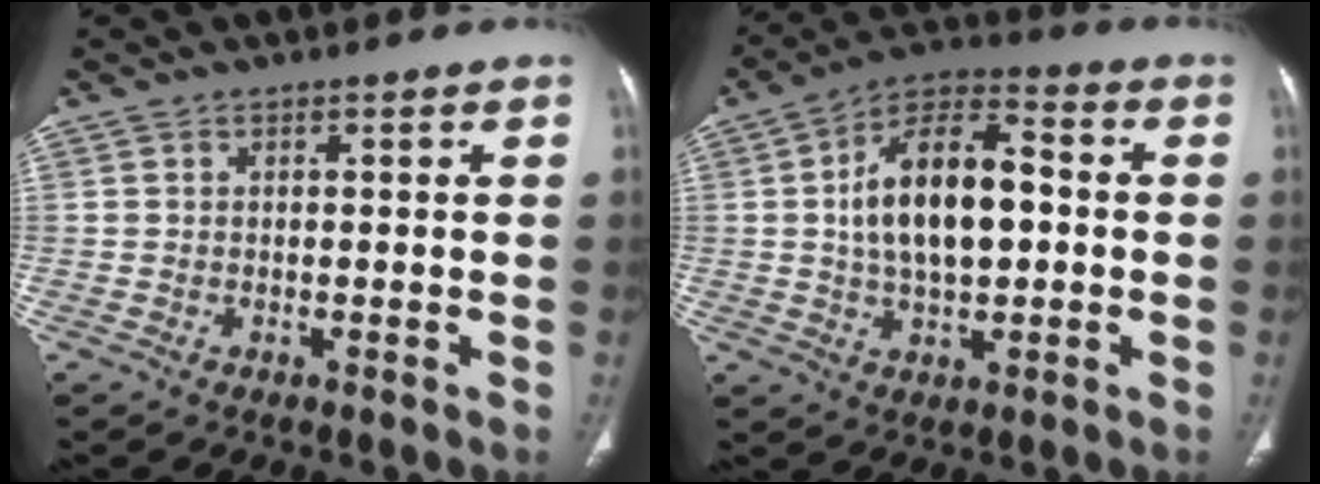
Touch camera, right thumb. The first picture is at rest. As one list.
[{"total": 15.8, "force": [0.7, 8.3, 13.4], "torque": [-0.219, 0.023, 0.004]}]